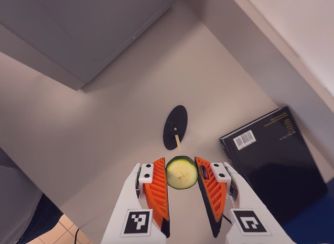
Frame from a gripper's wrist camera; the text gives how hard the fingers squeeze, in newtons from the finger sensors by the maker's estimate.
{"total": 6.9, "left": 6.8, "right": 7.0}